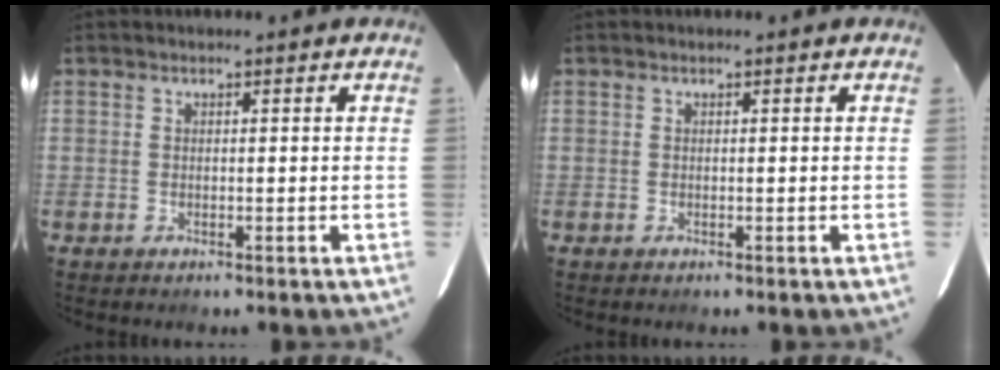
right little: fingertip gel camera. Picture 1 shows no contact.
{"total": 0.0}